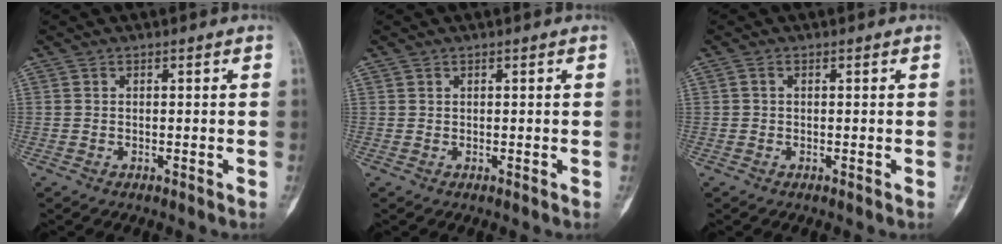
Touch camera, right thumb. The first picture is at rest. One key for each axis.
{"total": 0.0}
{"total": 0.6, "fx": 0.1, "fy": 0.5, "fz": 0.4, "tx": -0.005, "ty": 0.002, "tz": -0.001}